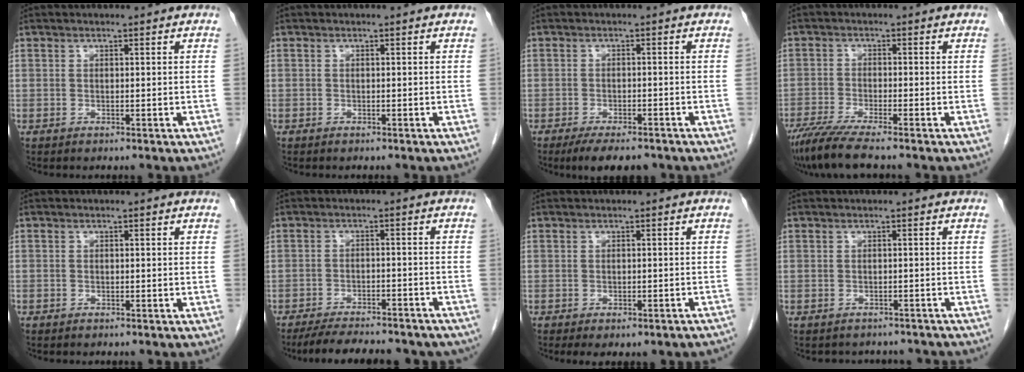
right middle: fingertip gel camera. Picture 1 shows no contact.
{"total": 0.0}
{"total": 7.1, "force": [-5.5, 2.3, 3.8], "torque": [-0.052, -0.007, -0.083]}
{"total": 7.0, "force": [-5.7, -0.6, 4.0], "torque": [-0.066, -0.025, -0.101]}
{"total": 0.7, "force": [-0.6, 0.5, 0.0], "torque": [-0.003, 0.004, -0.010]}
{"total": 16.1, "force": [-14.1, 4.0, 6.6], "torque": [-0.116, -0.007, -0.184]}
{"total": 7.6, "force": [-6.2, 2.6, 3.7], "torque": [-0.041, 0.005, -0.070]}
{"total": 6.2, "force": [-5.6, 2.4, 0.8], "torque": [-0.009, 0.008, -0.058]}